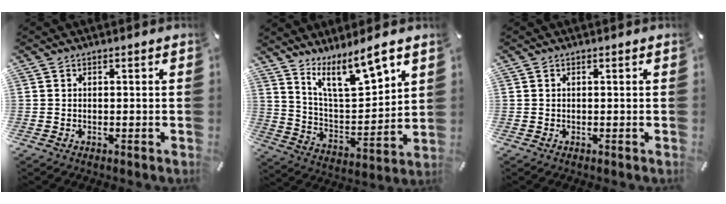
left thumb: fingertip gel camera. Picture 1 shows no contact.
{"total": 12.9, "force": [10.3, 4.3, 6.6], "torque": [-0.121, -0.063, 0.185]}
{"total": 0.0}